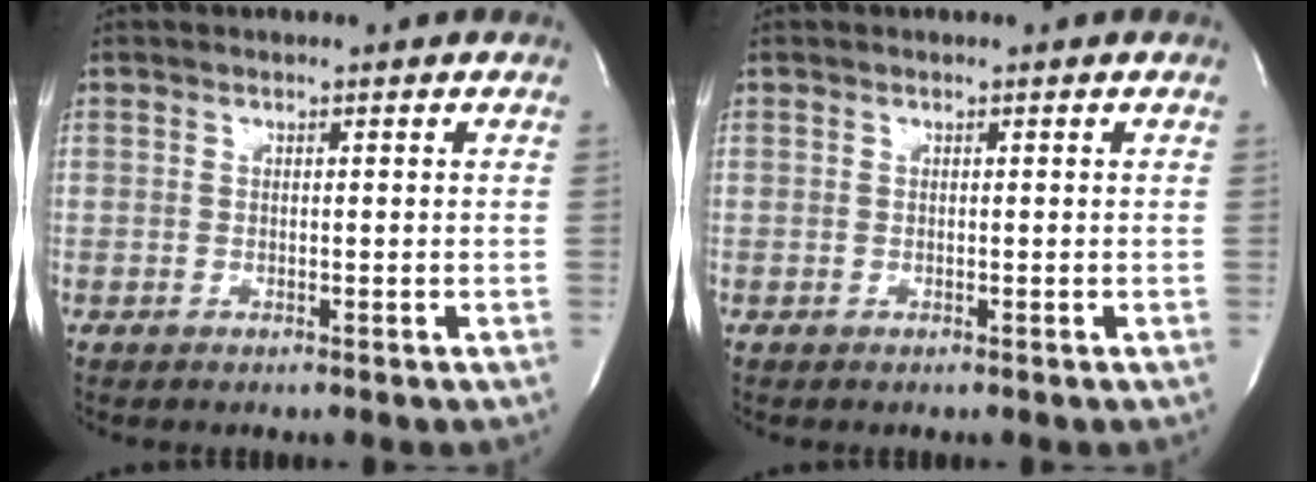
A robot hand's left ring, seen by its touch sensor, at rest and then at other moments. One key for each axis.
{"total": 0.0}